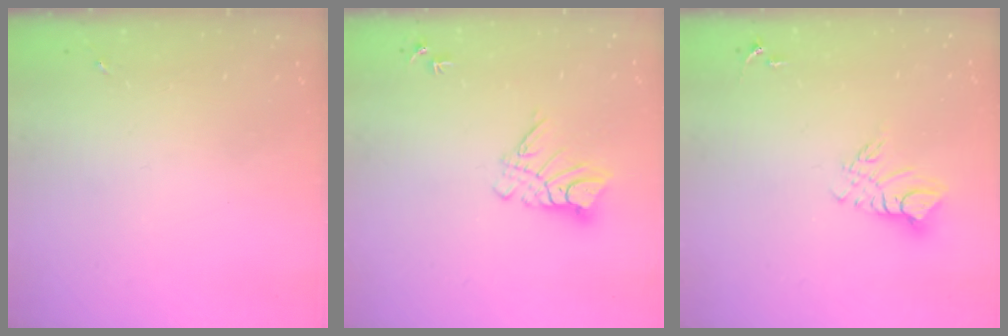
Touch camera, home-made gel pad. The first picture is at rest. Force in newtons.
{"total": 9.5, "press": 9.5, "slide": 0.9}
{"total": 9.3, "press": 9.3, "slide": 0.9}